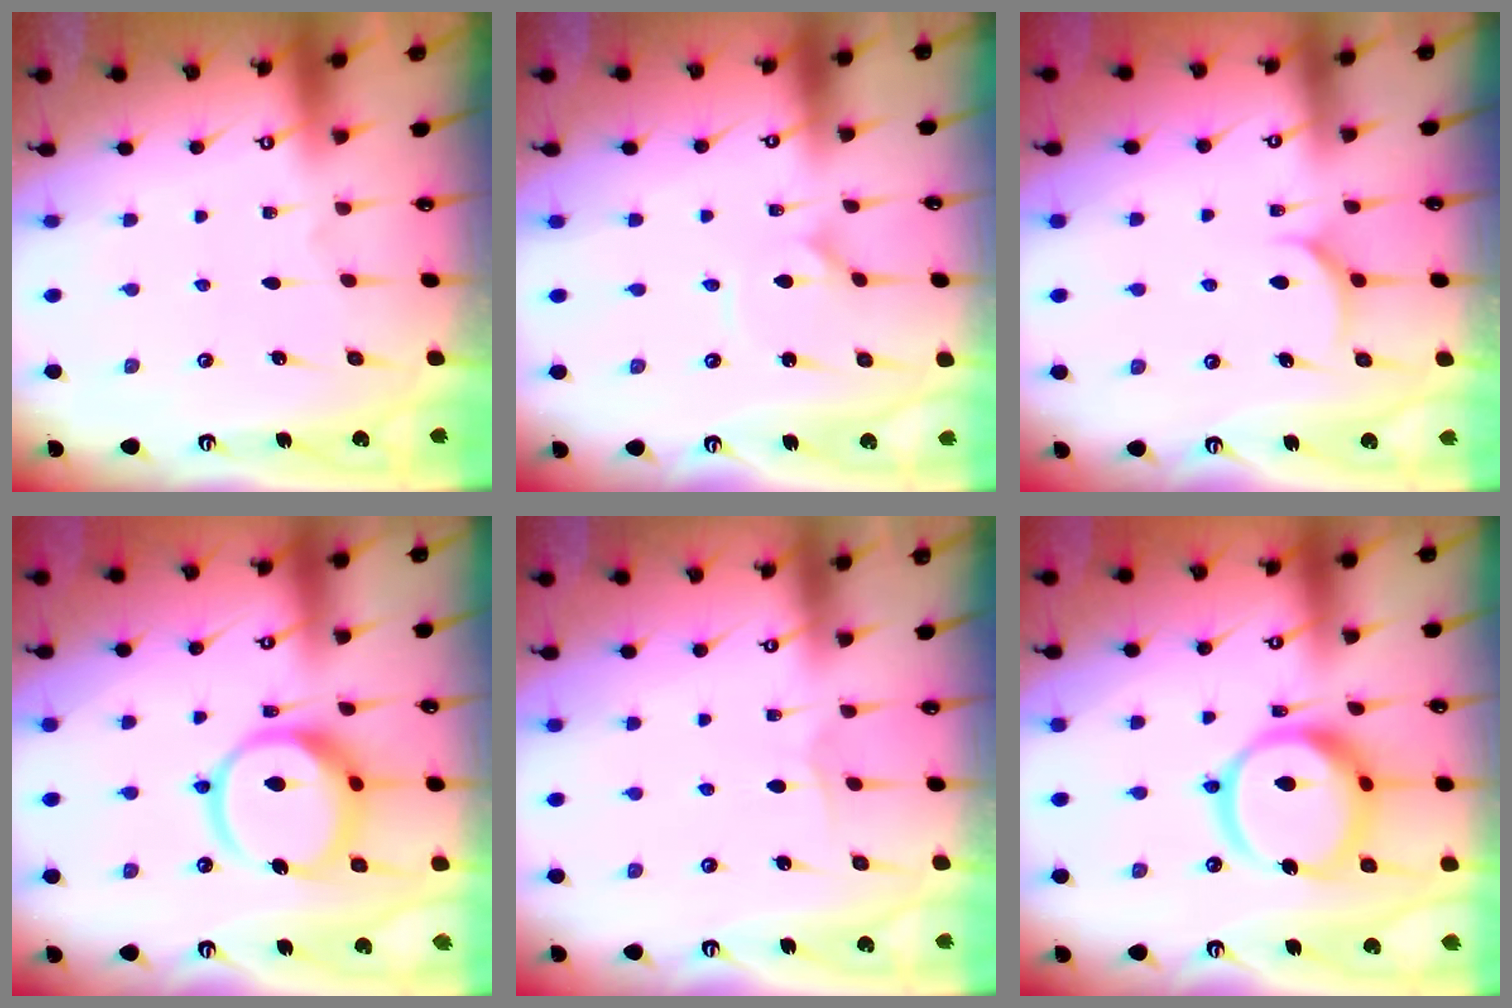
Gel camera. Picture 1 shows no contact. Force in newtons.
{"total": 1.3, "press": 1.3, "slide": 0.1}
{"total": 6.7, "press": 6.7, "slide": 0.6}
{"total": 14.0, "press": 13.9, "slide": 1.8}
{"total": 3.9, "press": 3.9, "slide": 0.4}
{"total": 17.4, "press": 17.3, "slide": 2.0}